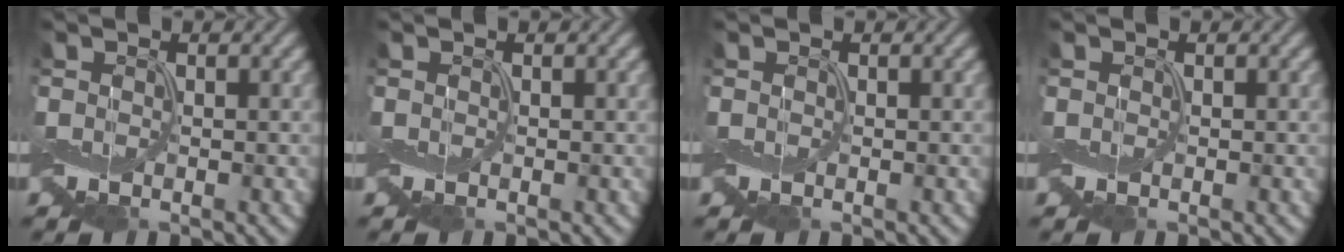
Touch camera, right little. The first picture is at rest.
{"total": 0.0}
{"total": 0.0}
{"total": 0.0}